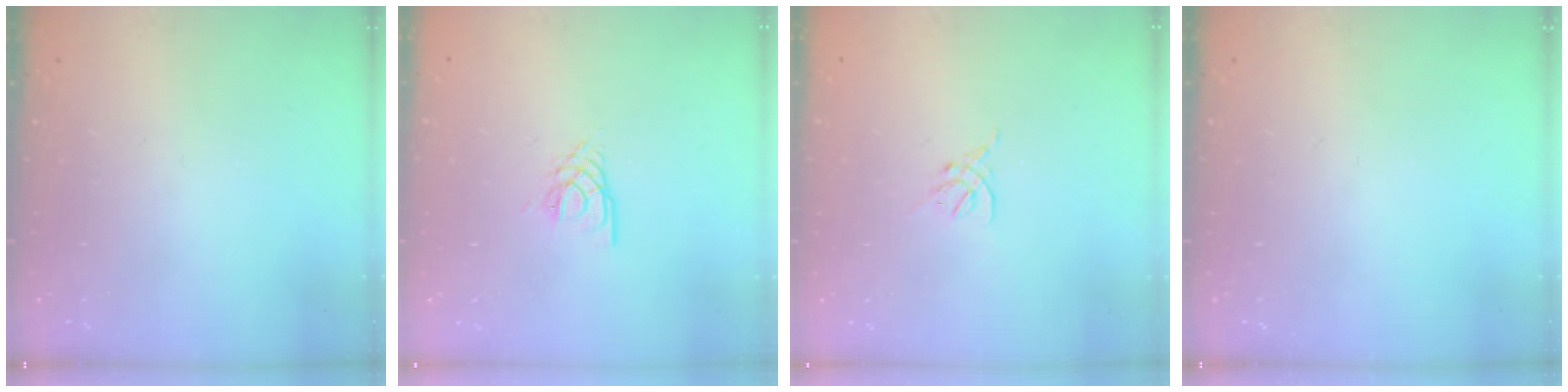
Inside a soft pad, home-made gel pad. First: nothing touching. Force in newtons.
{"total": 2.5, "press": 2.4, "slide": 0.4}
{"total": 2.3, "press": 2.2, "slide": 0.5}
{"total": 0.0}